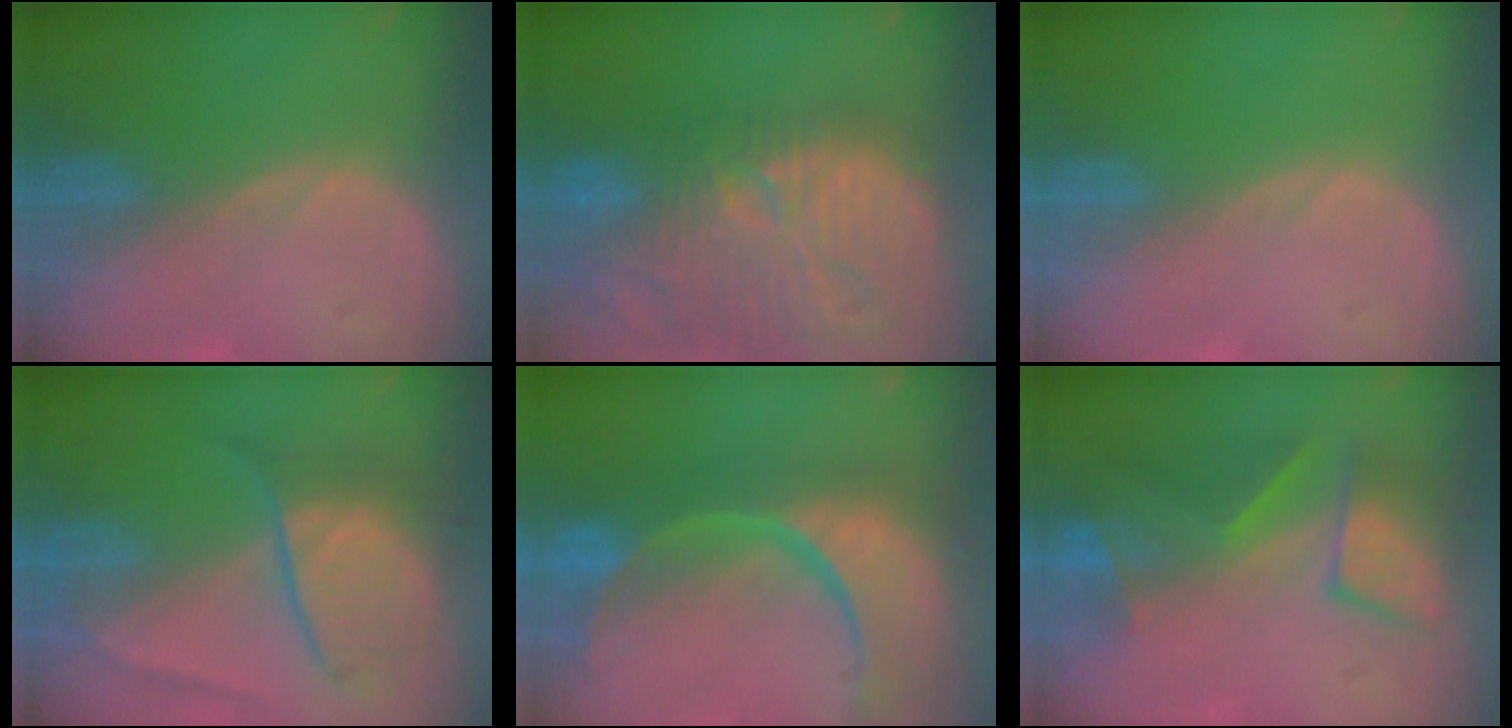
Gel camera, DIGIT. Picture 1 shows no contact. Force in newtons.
{"total": 15.3, "press": 13.2, "slide": 7.6}
{"total": 0.0}
{"total": 7.5, "press": 7.5, "slide": 0.3}
{"total": 14.3, "press": 11.4, "slide": 8.7}
{"total": 8.0, "press": 7.8, "slide": 1.8}